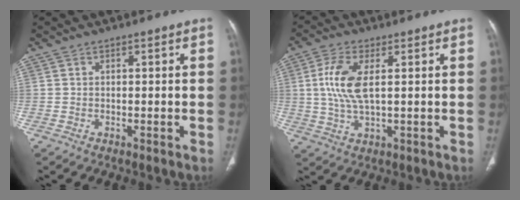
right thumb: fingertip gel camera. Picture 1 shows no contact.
{"total": 8.5, "force": [1.5, 3.5, 7.6], "torque": [-0.174, -0.003, 0.030]}